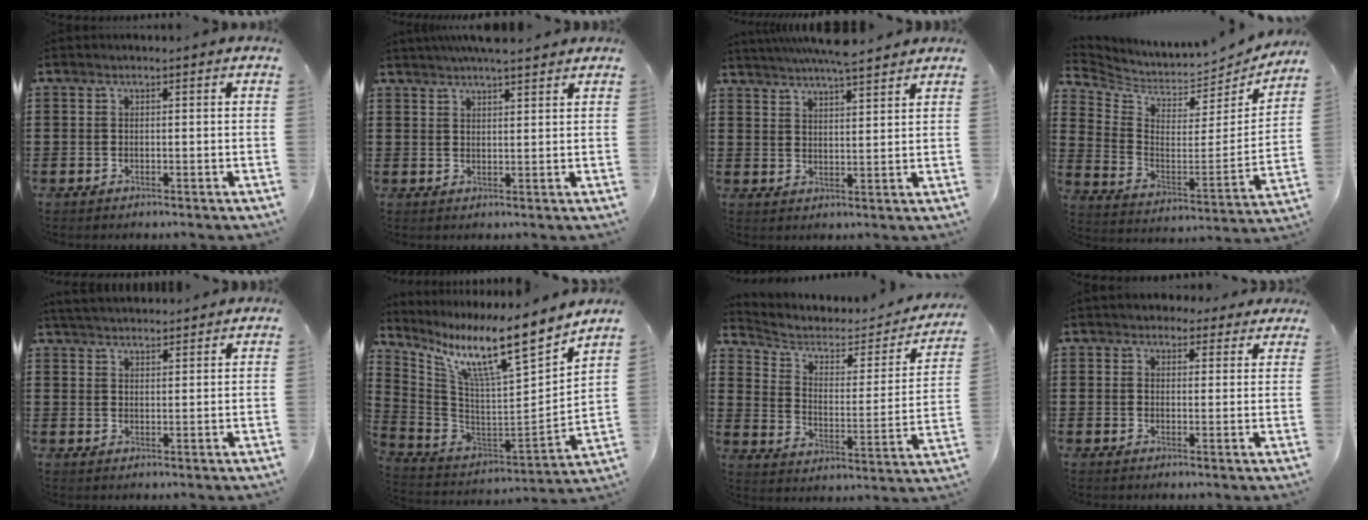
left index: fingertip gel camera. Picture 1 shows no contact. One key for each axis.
{"total": 4.1, "fx": 3.7, "fy": 0.1, "fz": 1.7, "tx": -0.043, "ty": -0.004, "tz": 0.068}
{"total": 5.4, "fx": 5.0, "fy": -0.2, "fz": 1.9, "tx": -0.050, "ty": -0.015, "tz": 0.089}
{"total": 3.7, "fx": 3.3, "fy": 1.5, "fz": 0.9, "tx": -0.043, "ty": -0.048, "tz": 0.052}
{"total": 3.3, "fx": 3.2, "fy": 0.2, "fz": 0.2, "tx": -0.014, "ty": -0.007, "tz": 0.061}
{"total": 12.2, "fx": 8.5, "fy": 0.9, "fz": 8.7, "tx": -0.182, "ty": -0.070, "tz": 0.130}
{"total": 4.8, "fx": 3.4, "fy": 2.5, "fz": 2.3, "tx": -0.067, "ty": -0.017, "tz": 0.053}
{"total": 3.0, "fx": 2.6, "fy": 1.4, "fz": 0.5, "tx": -0.011, "ty": -0.002, "tz": 0.046}